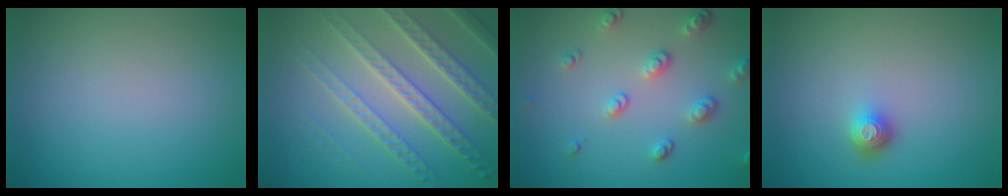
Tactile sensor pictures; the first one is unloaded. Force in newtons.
{"total": 7.3, "press": 5.1, "slide": 5.2}
{"total": 3.2, "press": 2.8, "slide": 1.7}
{"total": 1.7, "press": 1.3, "slide": 1.1}